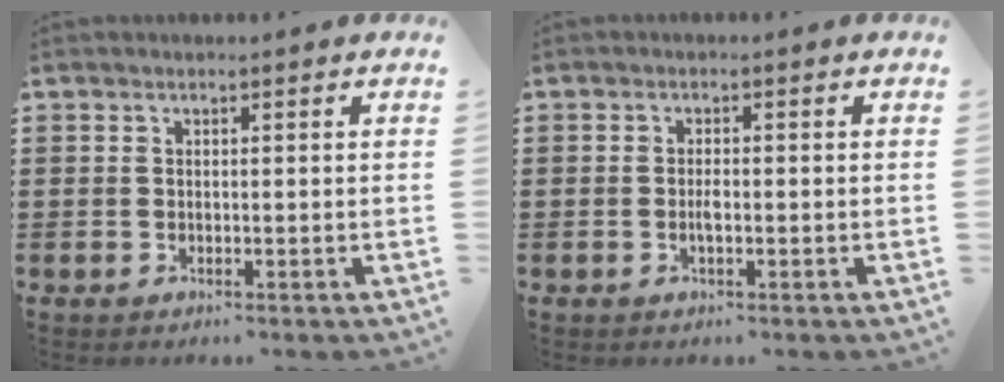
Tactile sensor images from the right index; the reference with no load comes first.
{"total": 1.4, "force": [-0.4, 0.4, 1.3], "torque": [-0.026, 0.001, -0.007]}